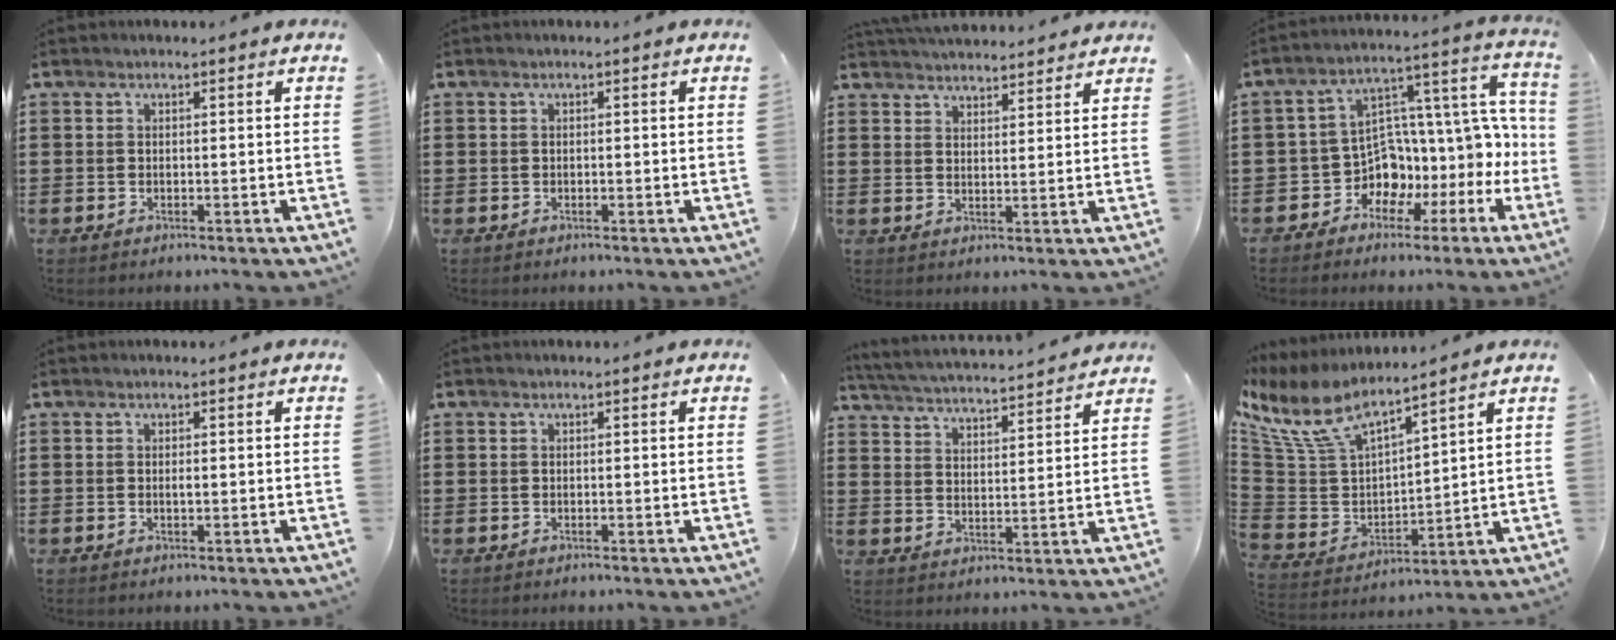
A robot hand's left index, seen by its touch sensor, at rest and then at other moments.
{"total": 0.0}
{"total": 3.6, "force": [3.6, 0.3, 0.2], "torque": [-0.014, -0.012, 0.066]}
{"total": 7.2, "force": [-0.2, 5.8, 4.2], "torque": [-0.106, -0.038, -0.002]}
{"total": 0.6, "force": [0.1, 0.1, 0.6], "torque": [-0.013, -0.004, 0.002]}
{"total": 0.0}
{"total": 3.9, "force": [3.8, -0.6, 0.4], "torque": [-0.030, -0.034, 0.059]}
{"total": 9.4, "force": [7.2, 3.5, 4.9], "torque": [-0.134, -0.040, 0.129]}